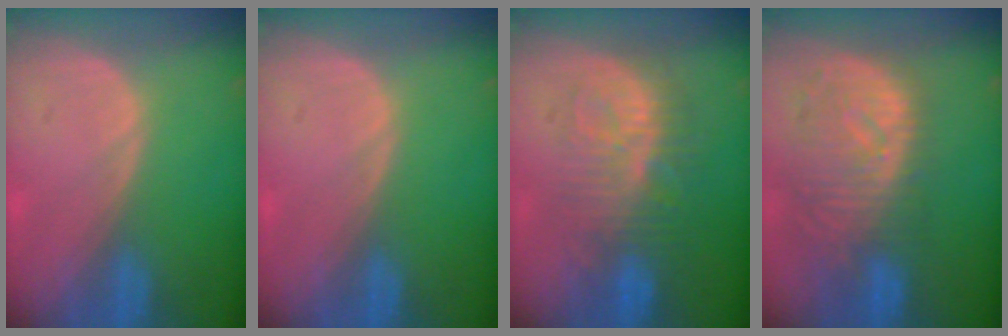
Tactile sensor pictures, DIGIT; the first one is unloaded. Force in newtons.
{"total": 0.0}
{"total": 9.6, "press": 9.1, "slide": 2.9}
{"total": 10.9, "press": 9.6, "slide": 5.1}